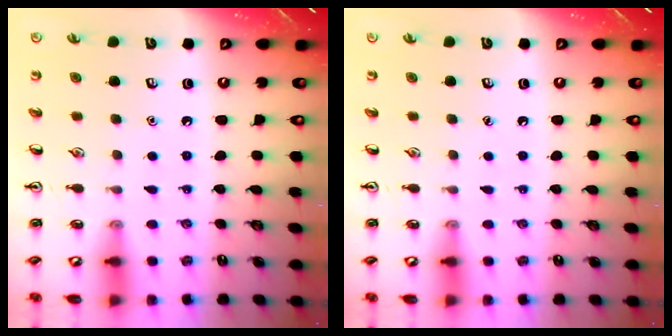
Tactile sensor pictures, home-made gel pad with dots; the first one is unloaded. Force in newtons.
{"total": 0.0}